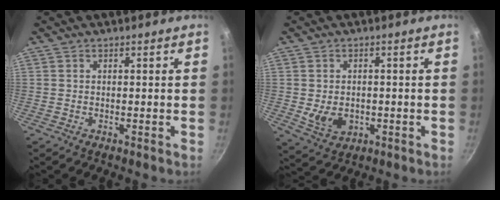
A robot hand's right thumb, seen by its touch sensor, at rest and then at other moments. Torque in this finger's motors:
{"motor_torque": [0.81, 0.77, -0.10, 0.20, 0.02]}